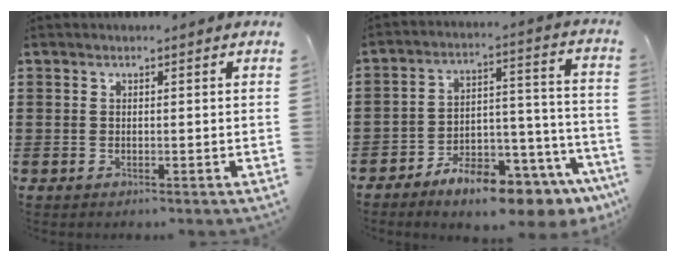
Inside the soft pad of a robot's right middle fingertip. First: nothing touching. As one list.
[{"total": 8.5, "force": [-7.5, 1.9, 3.5], "torque": [-0.052, 0.027, -0.139]}]